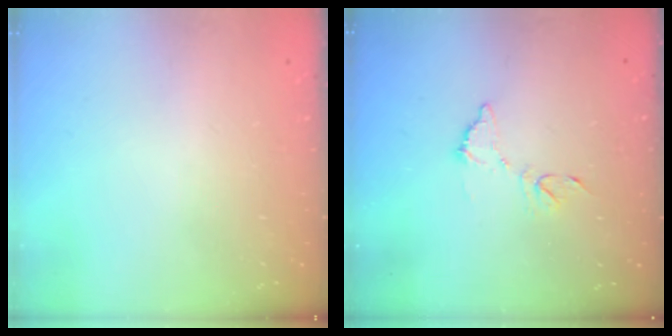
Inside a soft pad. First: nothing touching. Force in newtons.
{"total": 8.8, "press": 8.8, "slide": 0.4}